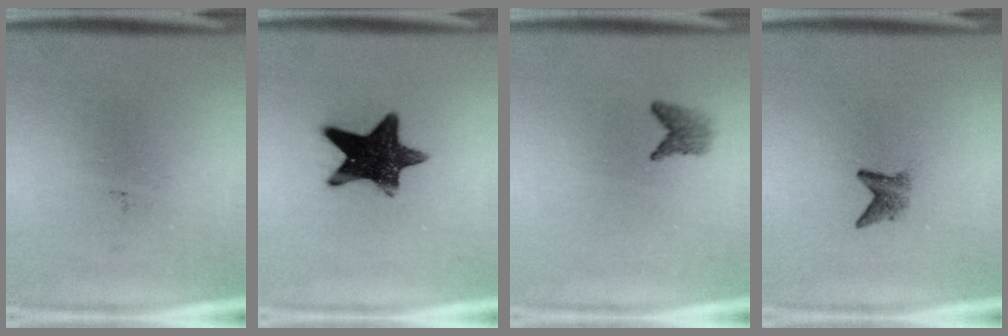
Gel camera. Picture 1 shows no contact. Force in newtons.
{"total": 13.3}
{"total": 1.9}
{"total": 2.0}